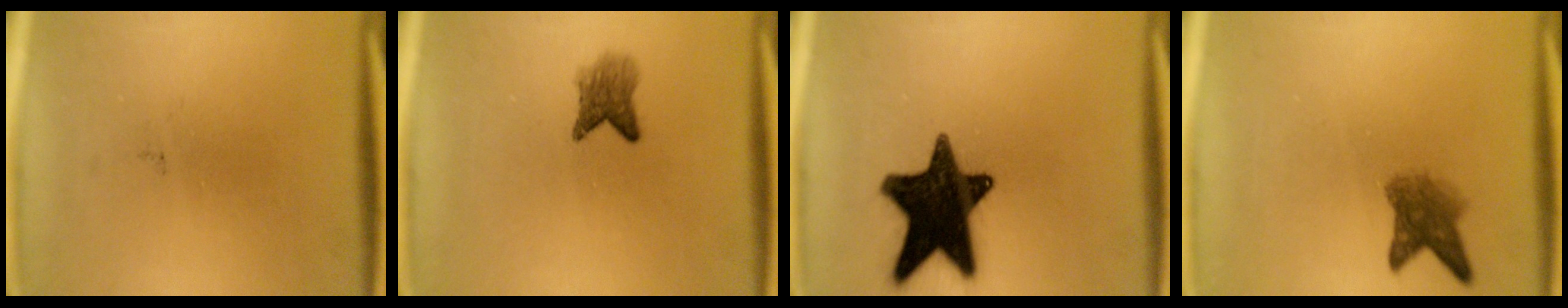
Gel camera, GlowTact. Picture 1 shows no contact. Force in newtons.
{"total": 3.2}
{"total": 17.7}
{"total": 4.2}